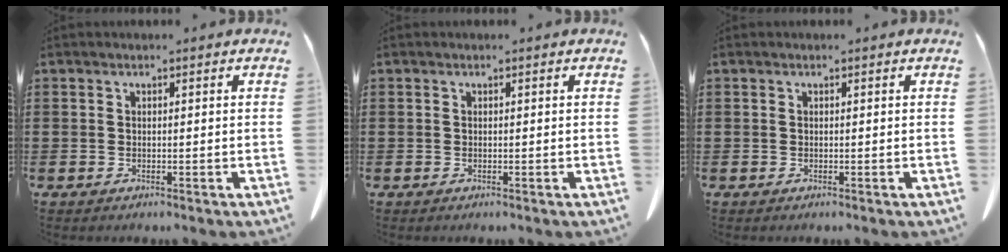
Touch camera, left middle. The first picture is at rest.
{"total": 0.0}
{"total": 0.0}